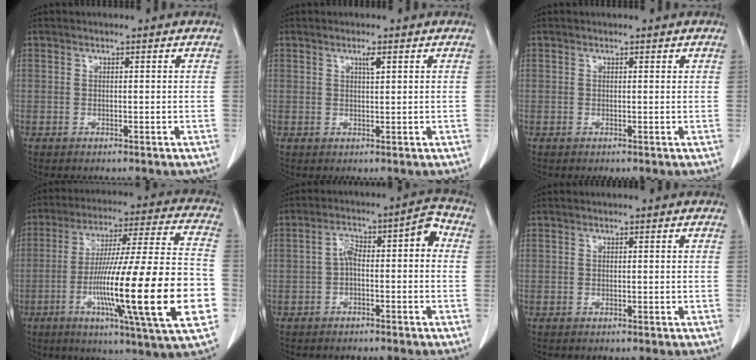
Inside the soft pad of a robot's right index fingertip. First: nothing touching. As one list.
[{"total": 1.4, "force": [0.7, 0.1, 1.2], "torque": [-0.021, -0.002, 0.012]}, {"total": 0.0}, {"total": 25.9, "force": [-6.3, 0.6, 25.1], "torque": [-0.381, -0.017, -0.110]}, {"total": 6.6, "force": [-0.5, 2.3, 6.2], "torque": [-0.093, 0.041, -0.009]}, {"total": 0.0}]